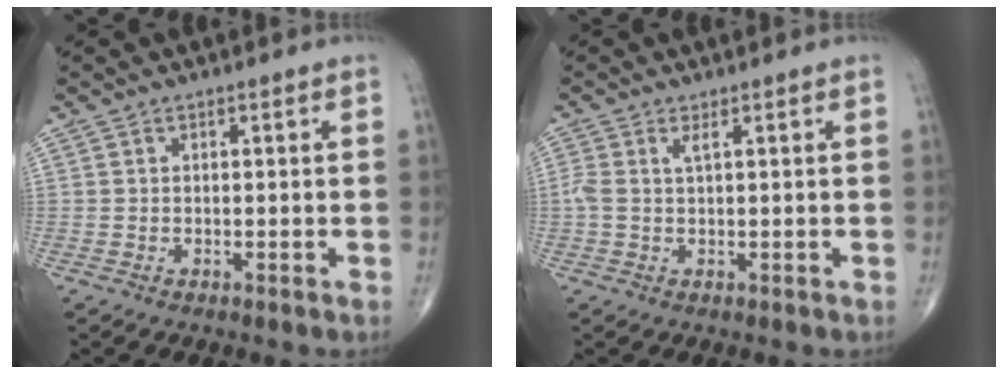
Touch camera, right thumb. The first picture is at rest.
{"total": 2.1, "force": [0.7, 0.5, 2.0], "torque": [-0.056, 0.012, 0.018]}